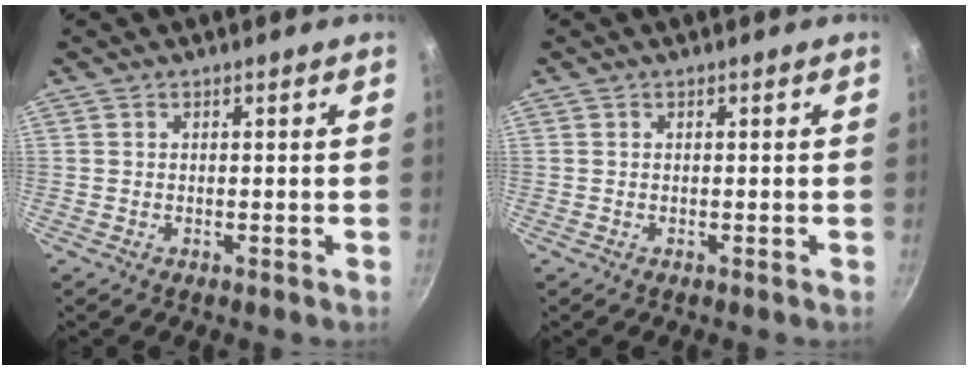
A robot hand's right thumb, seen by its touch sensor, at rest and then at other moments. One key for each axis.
{"total": 0.0}